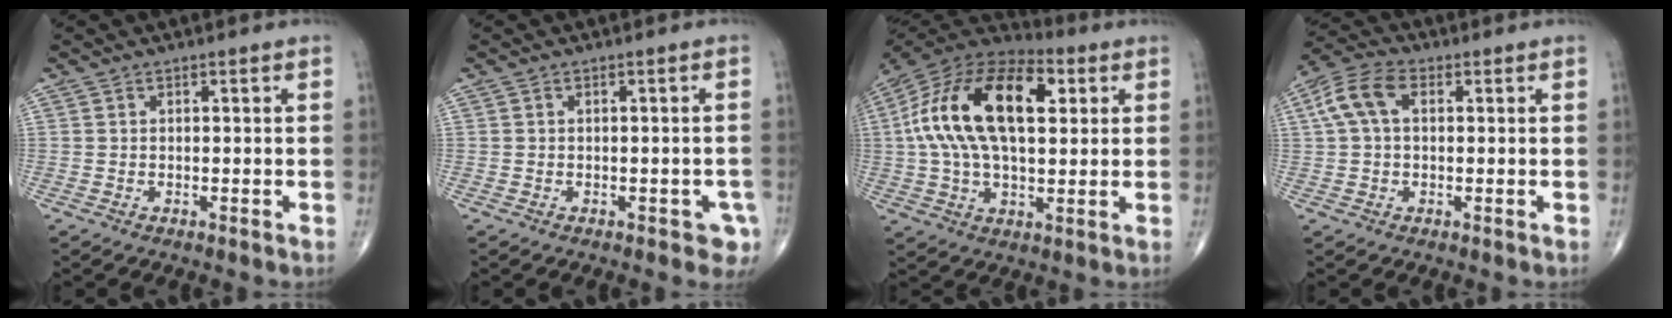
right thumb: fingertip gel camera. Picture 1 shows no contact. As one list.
[{"total": 3.3, "force": [-1.5, 1.9, 2.3], "torque": [-0.010, 0.006, -0.017]}, {"total": 23.8, "force": [5.0, 12.5, 19.6], "torque": [-0.364, 0.021, 0.075]}, {"total": 7.9, "force": [1.6, 4.8, 6.0], "torque": [-0.130, 0.026, 0.027]}]